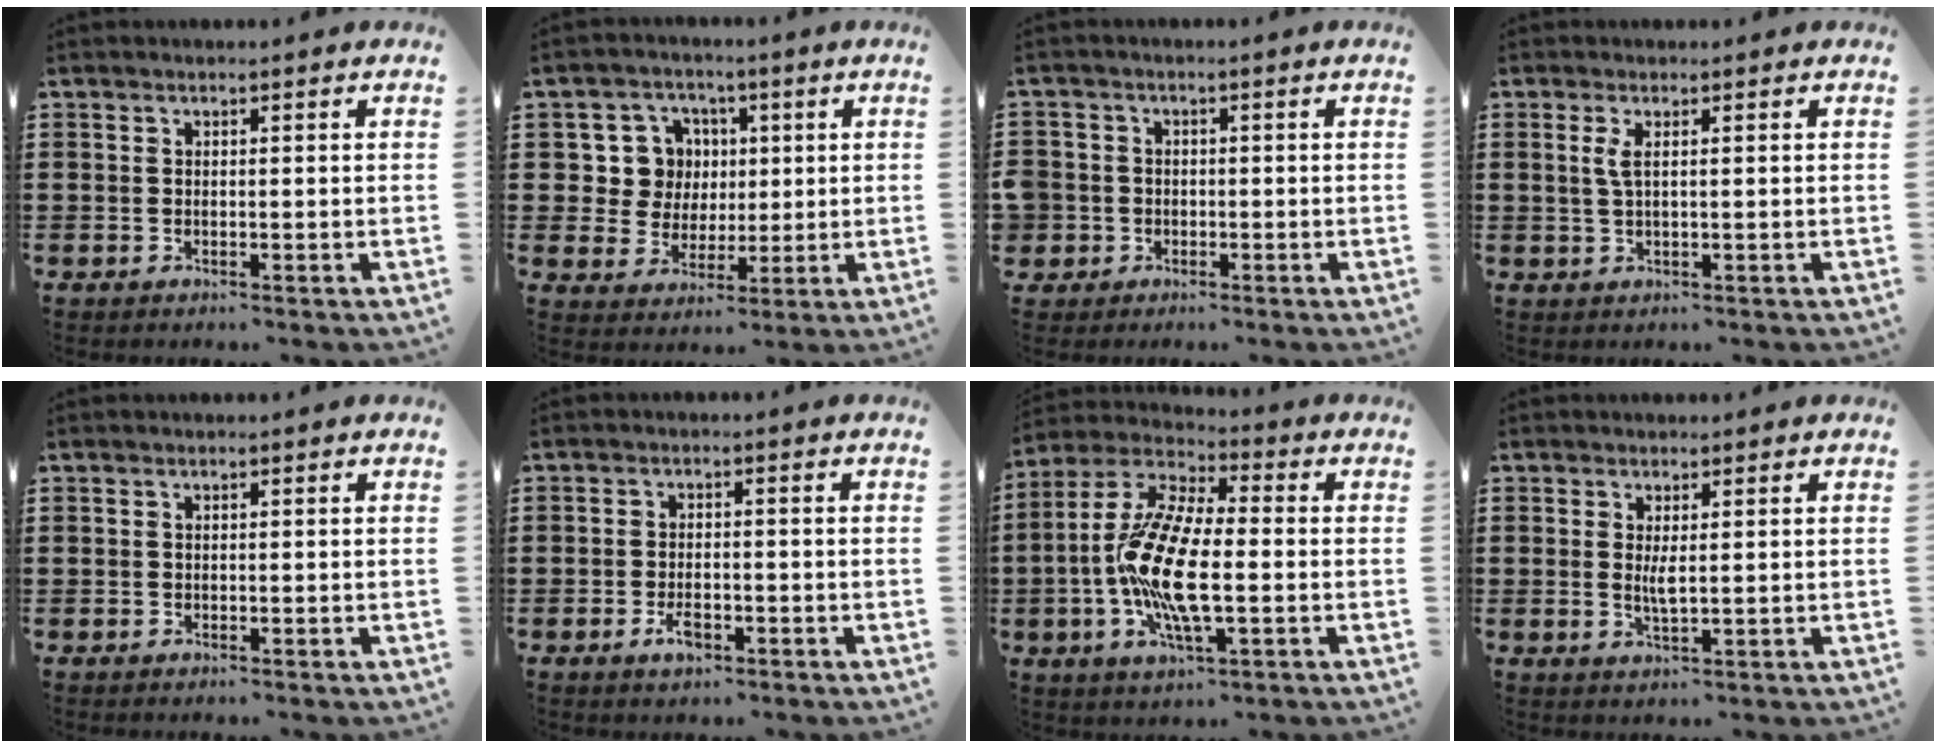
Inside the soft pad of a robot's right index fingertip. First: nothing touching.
{"total": 7.7, "force": [1.5, 7.3, 2.1], "torque": [-0.070, 0.016, 0.029]}
{"total": 2.5, "force": [-1.0, 2.3, 0.3], "torque": [-0.025, 0.001, -0.026]}
{"total": 1.9, "force": [0.4, 0.3, 1.8], "torque": [-0.039, 0.001, 0.006]}
{"total": 0.0}
{"total": 3.0, "force": [-1.4, 1.2, 2.4], "torque": [-0.049, -0.002, -0.026]}
{"total": 12.9, "force": [-2.2, 4.4, 12.0], "torque": [-0.266, -0.015, -0.046]}
{"total": 2.4, "force": [0.4, 0.4, 2.3], "torque": [-0.045, -0.004, 0.007]}